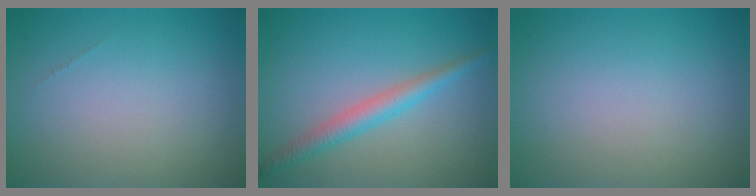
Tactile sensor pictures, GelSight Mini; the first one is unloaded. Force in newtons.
{"total": 2.6, "press": 2.6, "slide": 0.0}
{"total": 0.0}